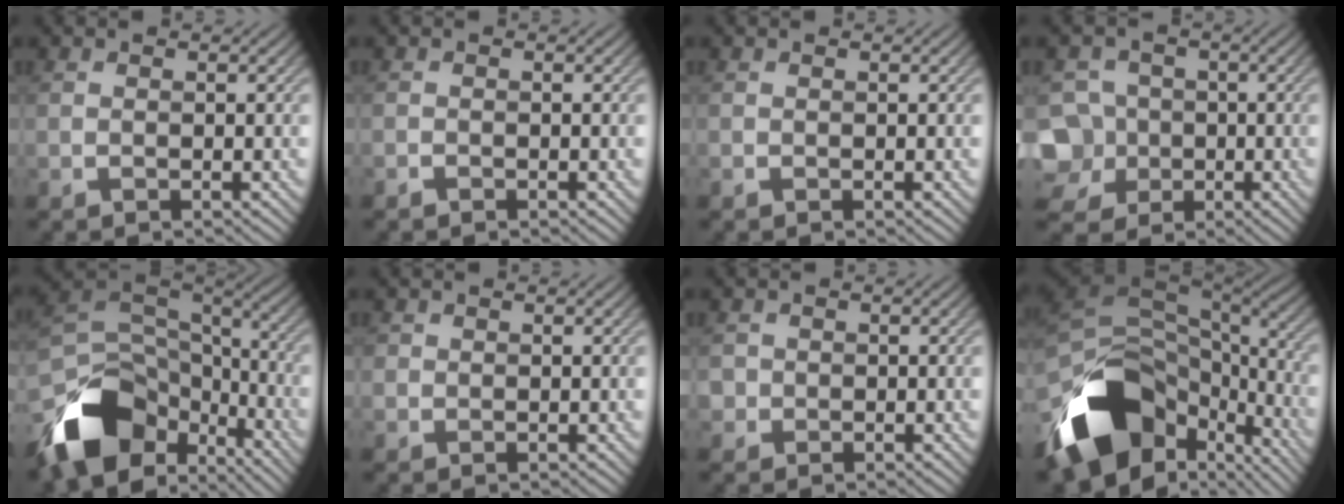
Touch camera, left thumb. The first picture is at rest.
{"total": 0.6, "force": [-0.6, 0.0, 0.0], "torque": [0.000, 0.001, -0.015]}
{"total": 0.0}
{"total": 9.3, "force": [-3.0, 8.4, 2.7], "torque": [-0.092, -0.024, -0.081]}
{"total": 15.8, "force": [-8.6, 9.3, 9.4], "torque": [-0.228, -0.033, -0.140]}
{"total": 0.7, "force": [0.1, 0.7, -0.2], "torque": [0.013, -0.002, -0.002]}
{"total": 1.6, "force": [-0.3, 1.5, 0.1], "torque": [0.004, -0.001, -0.009]}
{"total": 16.9, "force": [-7.1, 10.1, 11.6], "torque": [-0.254, -0.038, -0.105]}